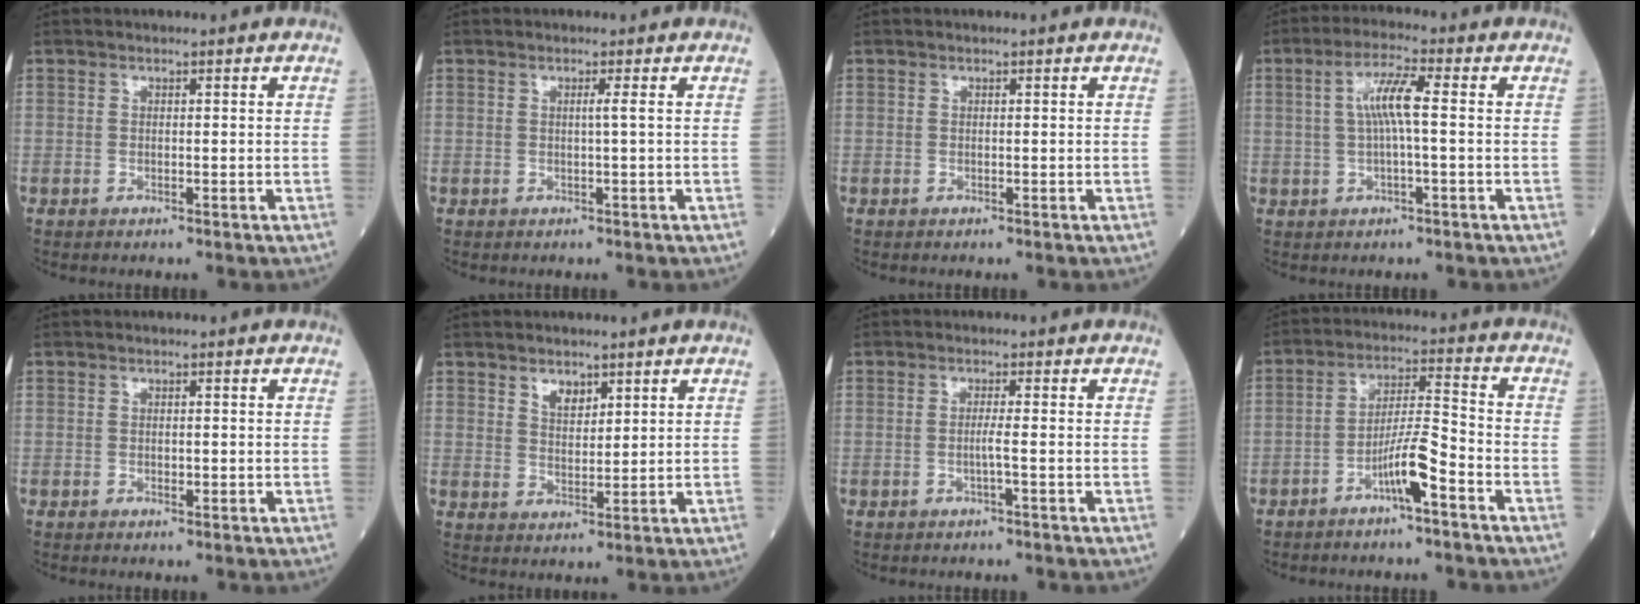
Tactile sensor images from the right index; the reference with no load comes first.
{"total": 0.9, "force": [0.1, -0.4, 0.8], "torque": [-0.012, -0.001, 0.002]}
{"total": 0.0}
{"total": 5.9, "force": [0.6, 0.4, 5.8], "torque": [-0.115, 0.012, 0.010]}
{"total": 0.8, "force": [-0.1, 0.2, 0.7], "torque": [-0.014, -0.002, 0.000]}
{"total": 3.1, "force": [2.1, 1.6, 1.7], "torque": [-0.031, -0.002, 0.043]}
{"total": 1.7, "force": [-0.4, -0.5, 1.5], "torque": [-0.030, -0.002, -0.011]}
{"total": 6.8, "force": [-3.7, 0.2, 5.7], "torque": [-0.109, 0.011, -0.066]}